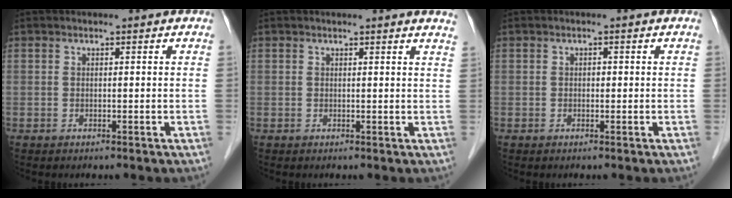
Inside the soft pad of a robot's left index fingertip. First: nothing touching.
{"total": 2.5, "force": [2.3, -0.3, 1.0], "torque": [-0.015, -0.009, 0.012]}
{"total": 0.7, "force": [0.0, 0.5, 0.5], "torque": [-0.004, 0.003, -0.004]}